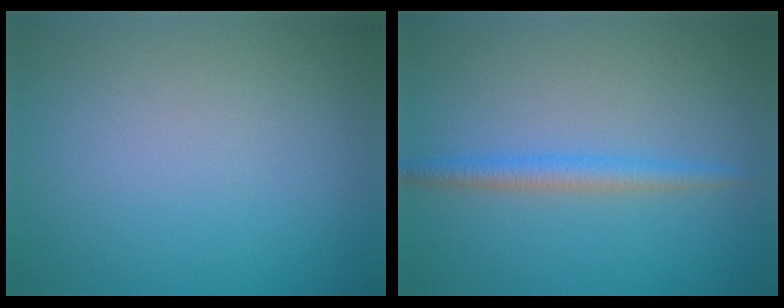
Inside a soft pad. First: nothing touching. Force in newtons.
{"total": 2.2, "press": 2.2, "slide": 0.1}